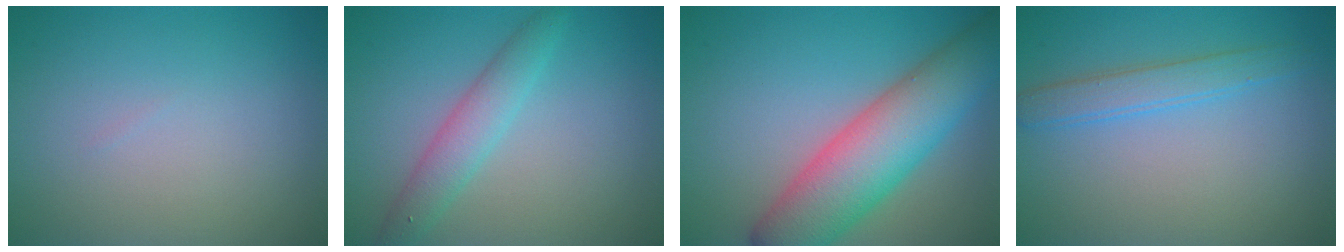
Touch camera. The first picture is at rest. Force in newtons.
{"total": 3.0, "press": 3.0, "slide": 0.1}
{"total": 9.4, "press": 9.4, "slide": 0.2}
{"total": 2.5, "press": 2.5, "slide": 0.1}